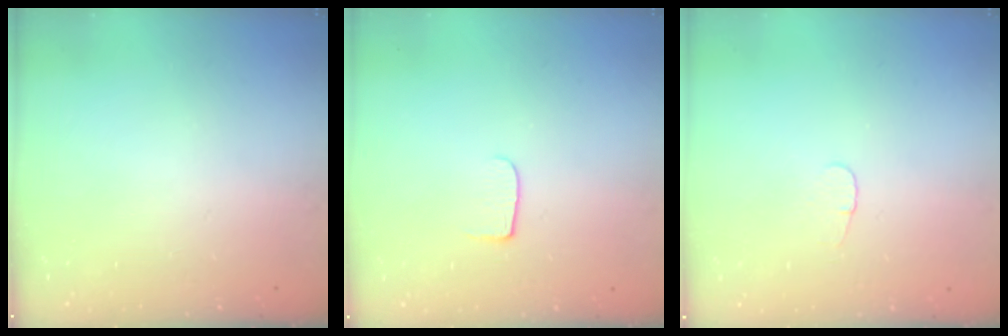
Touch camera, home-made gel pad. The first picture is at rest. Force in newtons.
{"total": 6.5, "press": 6.5, "slide": 0.7}
{"total": 3.4, "press": 3.3, "slide": 0.4}